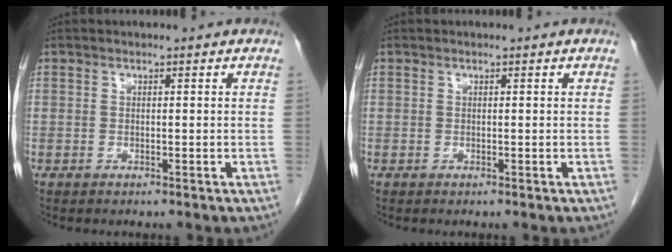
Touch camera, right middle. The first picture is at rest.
{"total": 0.0}